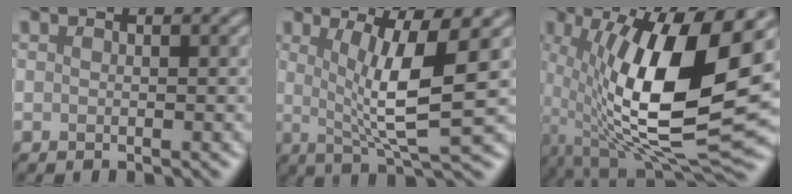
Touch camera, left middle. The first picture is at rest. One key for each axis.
{"total": 6.8, "fx": 0.8, "fy": 1.4, "fz": 6.6, "tx": -0.113, "ty": -0.008, "tz": 0.018}
{"total": 13.9, "fx": 0.7, "fy": 4.3, "fz": 13.2, "tx": -0.231, "ty": -0.019, "tz": 0.014}